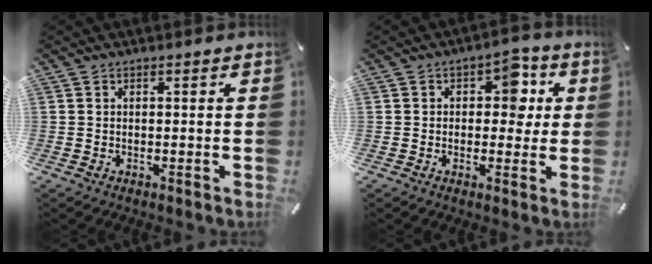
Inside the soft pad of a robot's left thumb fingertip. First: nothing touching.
{"total": 7.5, "force": [1.4, 5.4, 5.0], "torque": [-0.051, -0.003, 0.014]}